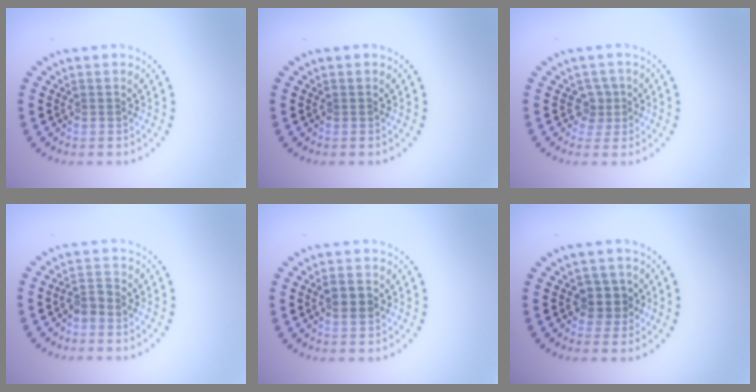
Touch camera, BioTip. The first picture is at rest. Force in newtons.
{"total": 0.0}
{"total": 1.7, "press": 1.3, "slide": 1.2}
{"total": 1.6, "press": 1.4, "slide": 0.8}
{"total": 2.2, "press": 2.2, "slide": 0.1}
{"total": 2.5, "press": 2.2, "slide": 1.0}